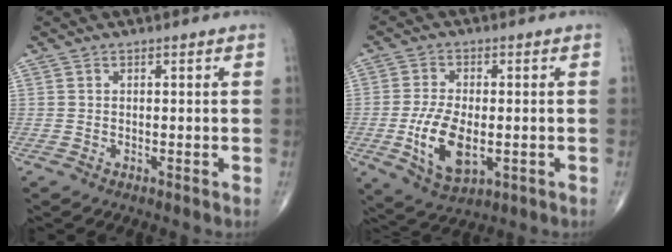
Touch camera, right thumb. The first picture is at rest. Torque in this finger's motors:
{"motor_torque": [0.64, 0.40, 0.52, 0.22, 0.30]}